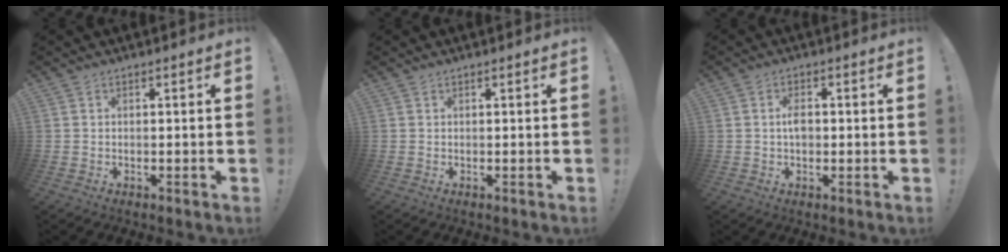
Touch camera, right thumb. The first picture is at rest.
{"total": 0.0}
{"total": 3.3, "force": [-0.3, 2.0, 2.6], "torque": [-0.048, 0.009, -0.005]}